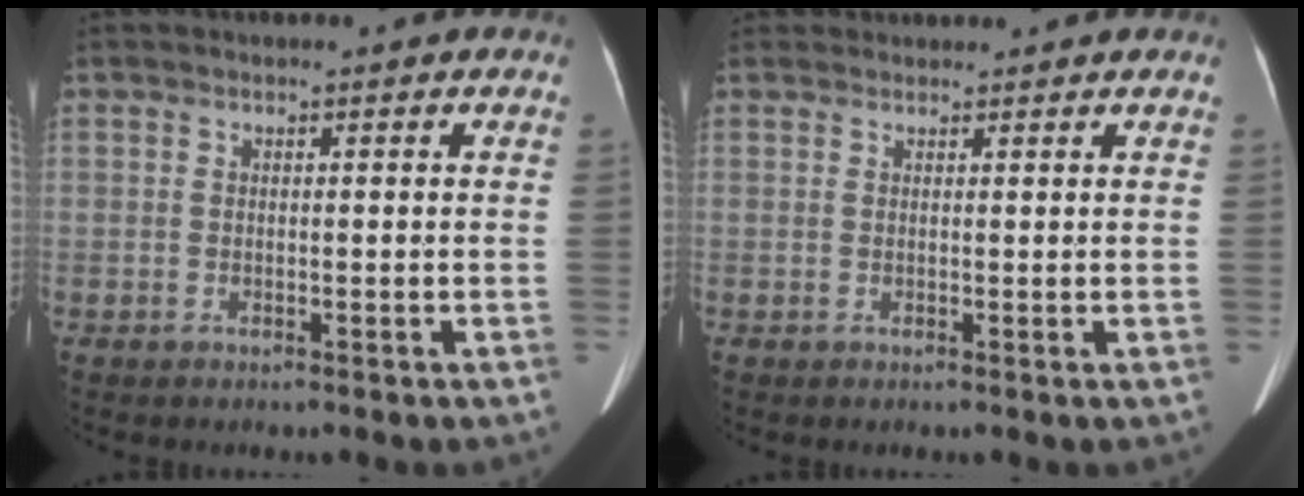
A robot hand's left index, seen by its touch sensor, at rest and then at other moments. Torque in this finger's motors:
{"motor_torque": [1.01, -1.13, 0.33, 0.21]}